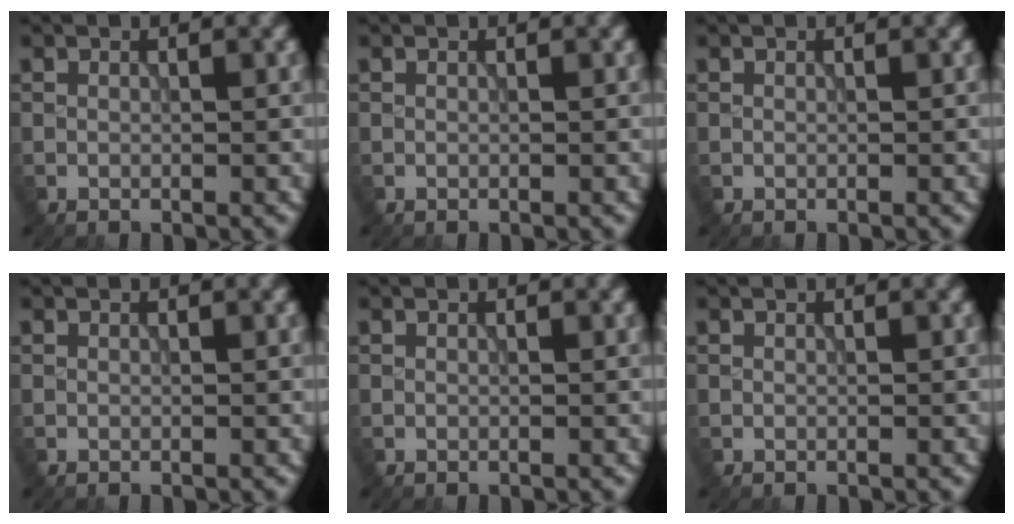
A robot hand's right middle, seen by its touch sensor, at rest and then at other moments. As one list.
[{"total": 0.0}, {"total": 0.0}, {"total": 0.0}, {"total": 0.0}, {"total": 0.0}]